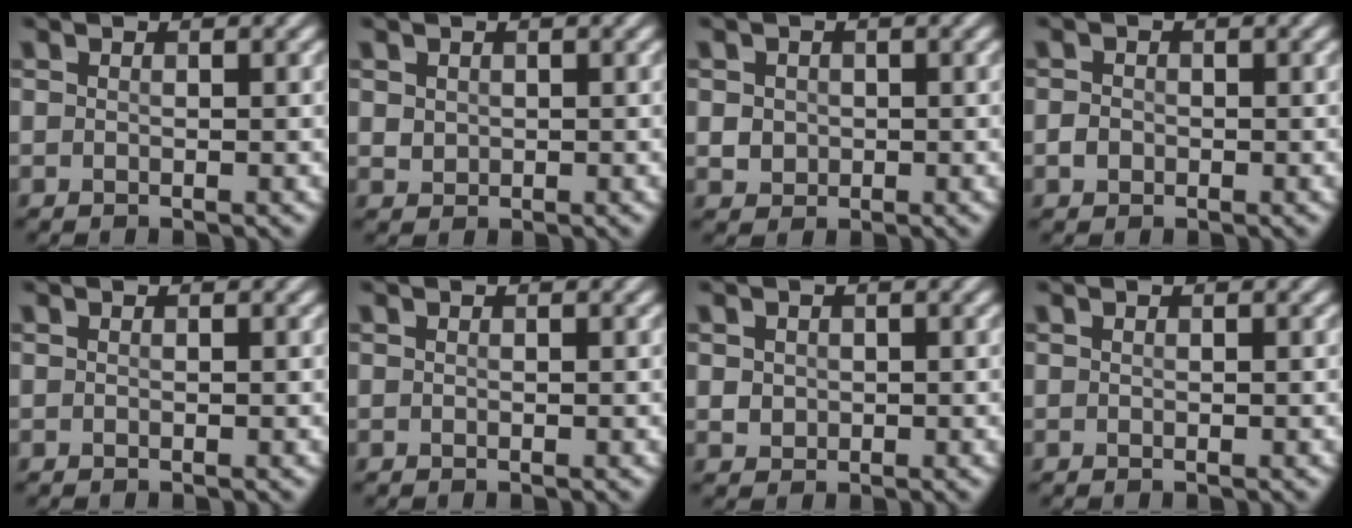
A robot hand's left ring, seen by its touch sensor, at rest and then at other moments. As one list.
[{"total": 0.9, "force": [0.2, 0.9, 0.1], "torque": [0.000, 0.004, 0.015]}, {"total": 1.6, "force": [-0.2, 1.5, 0.4], "torque": [-0.007, 0.002, 0.011]}, {"total": 1.3, "force": [-0.8, 1.0, 0.3], "torque": [-0.004, 0.005, -0.013]}, {"total": 0.0}, {"total": 0.0}, {"total": 1.1, "force": [-0.1, 1.1, 0.2], "torque": [0.000, 0.001, 0.008]}, {"total": 0.0}]